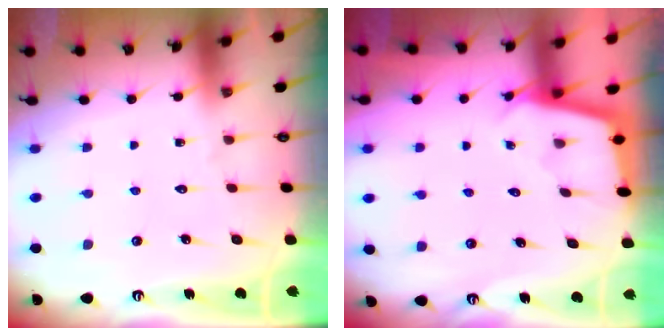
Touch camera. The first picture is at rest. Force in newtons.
{"total": 2.3, "press": 2.3, "slide": 0.2}